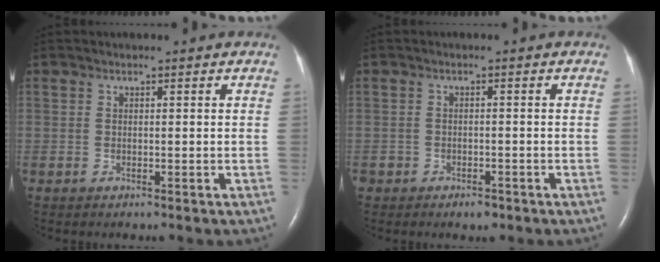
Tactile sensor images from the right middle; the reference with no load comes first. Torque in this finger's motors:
{"motor_torque": [-0.05, 0.07, -0.01, -0.01]}